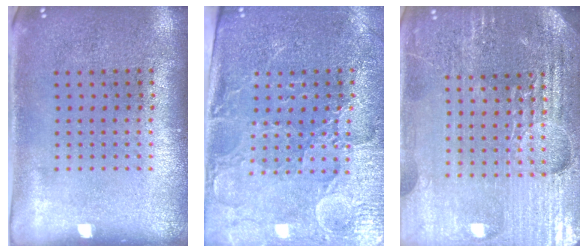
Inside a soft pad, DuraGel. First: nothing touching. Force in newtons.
{"total": 3.5, "press": 3.4, "slide": 1.1}
{"total": 5.3, "press": 4.8, "slide": 2.2}